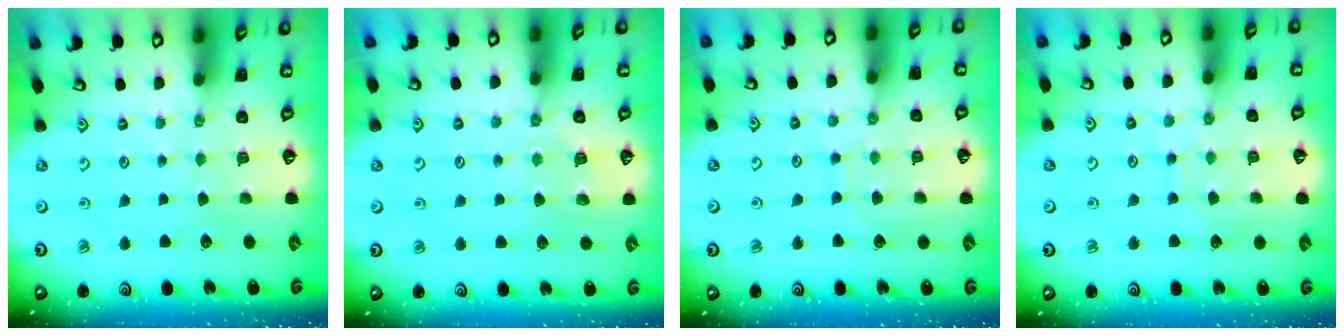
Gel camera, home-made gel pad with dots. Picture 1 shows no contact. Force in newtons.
{"total": 4.0, "press": 3.9, "slide": 0.6}
{"total": 5.1, "press": 5.0, "slide": 0.5}
{"total": 5.8, "press": 5.8, "slide": 0.4}